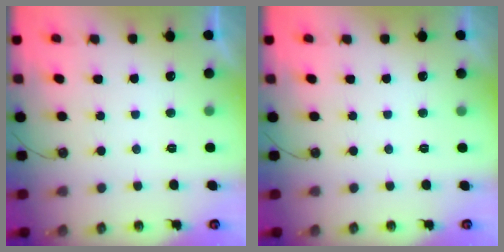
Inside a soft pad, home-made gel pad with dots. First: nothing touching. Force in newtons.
{"total": 0.0}